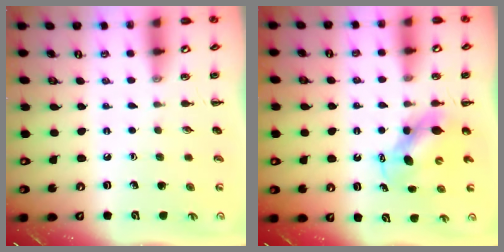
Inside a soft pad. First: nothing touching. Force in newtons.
{"total": 6.4, "press": 6.4, "slide": 0.8}